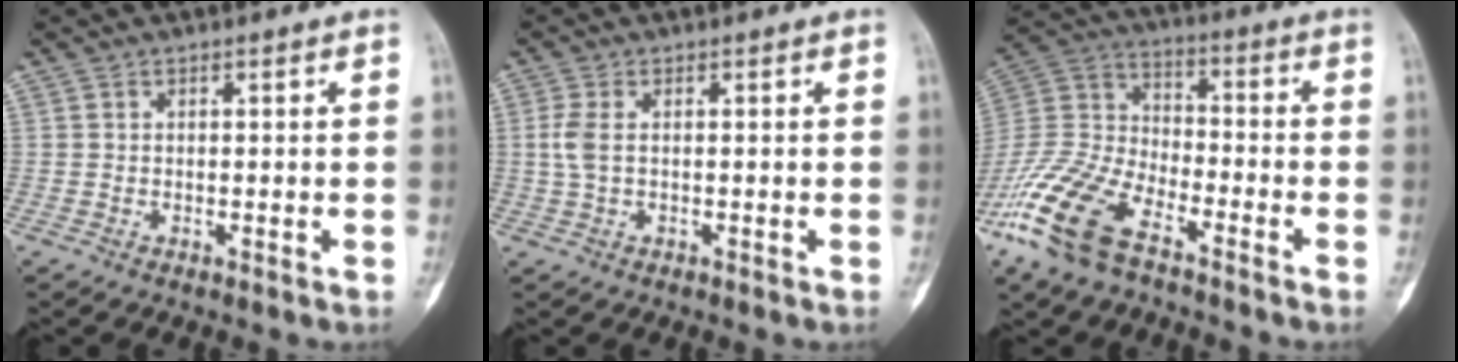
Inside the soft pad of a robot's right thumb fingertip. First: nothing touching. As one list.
[{"total": 3.1, "force": [0.3, 1.6, 2.7], "torque": [-0.081, 0.002, 0.005]}, {"total": 16.9, "force": [-10.5, 7.5, 10.9], "torque": [-0.238, 0.041, -0.212]}]